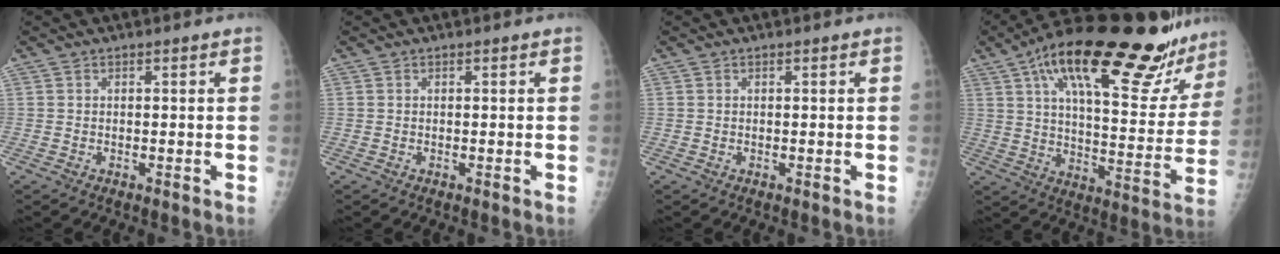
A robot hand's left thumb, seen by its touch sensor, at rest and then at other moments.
{"total": 0.0}
{"total": 0.0}
{"total": 30.5, "force": [20.6, 8.4, 20.8], "torque": [-0.281, -0.055, 0.299]}